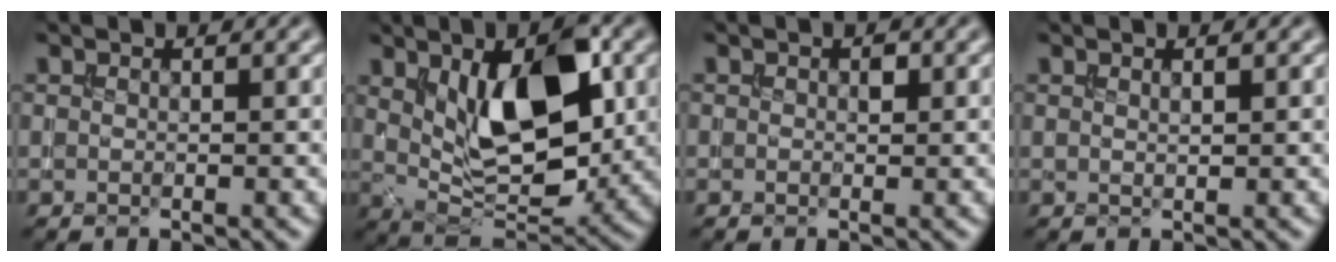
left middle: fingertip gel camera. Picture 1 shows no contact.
{"total": 9.5, "force": [2.3, 4.3, 8.2], "torque": [-0.136, -0.005, 0.040]}
{"total": 0.8, "force": [0.2, 0.5, 0.7], "torque": [-0.006, -0.001, 0.001]}
{"total": 0.7, "force": [0.4, 0.1, 0.6], "torque": [-0.010, 0.000, 0.008]}